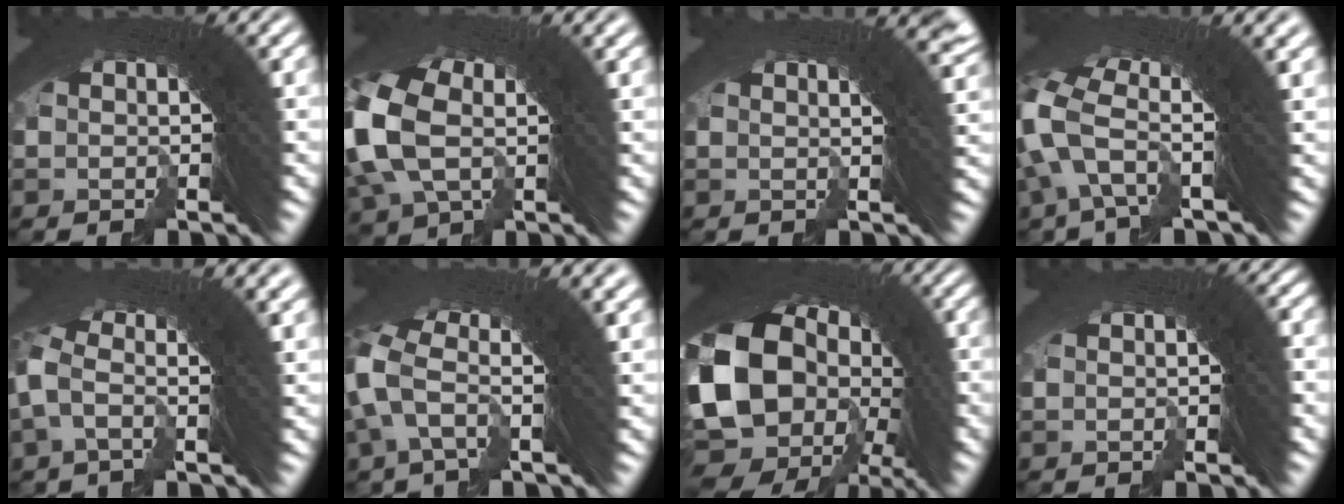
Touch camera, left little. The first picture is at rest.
{"total": 4.4, "force": [0.7, 3.0, 3.1], "torque": [-0.088, 0.004, 0.022]}
{"total": 5.9, "force": [2.9, 1.3, 5.0], "torque": [-0.034, 0.027, 0.030]}
{"total": 4.0, "force": [1.2, 1.2, 3.6], "torque": [-0.076, 0.000, 0.022]}
{"total": 2.8, "force": [0.4, 0.8, 2.6], "torque": [-0.048, 0.014, 0.000]}
{"total": 3.4, "force": [1.1, 0.6, 3.2], "torque": [-0.062, 0.009, 0.016]}
{"total": 18.7, "force": [-0.5, 13.7, 12.7], "torque": [-0.250, -0.031, -0.004]}
{"total": 1.1, "force": [-0.6, 0.9, 0.2], "torque": [0.017, 0.006, -0.015]}